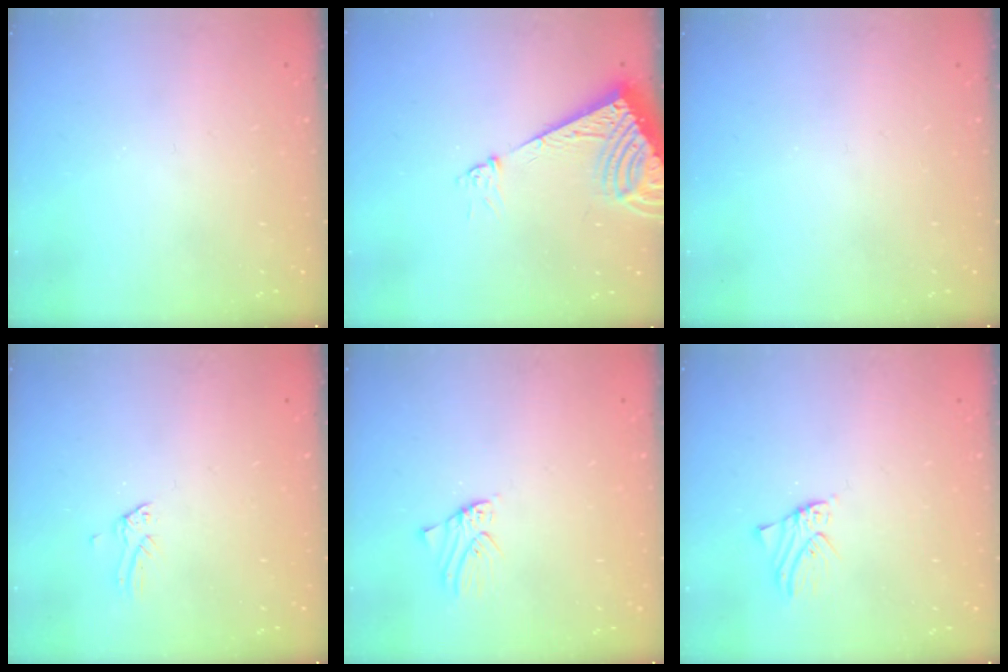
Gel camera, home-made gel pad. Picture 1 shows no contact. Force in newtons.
{"total": 8.8, "press": 8.7, "slide": 1.1}
{"total": 0.0}
{"total": 0.0}
{"total": 1.1, "press": 1.1, "slide": 0.1}
{"total": 1.0, "press": 1.0, "slide": 0.0}